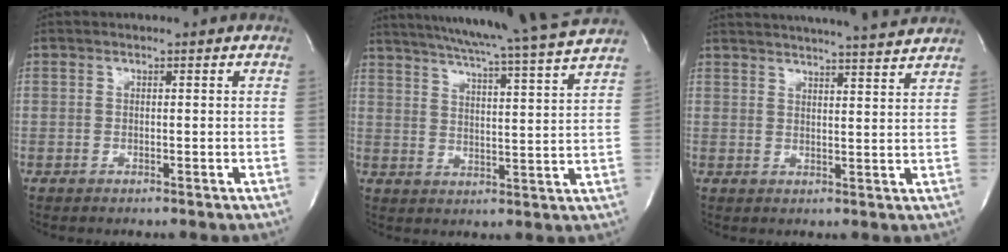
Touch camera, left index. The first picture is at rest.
{"total": 20.5, "force": [18.3, -1.6, 9.2], "torque": [-0.159, -0.030, 0.248]}
{"total": 16.1, "force": [15.1, 0.1, 5.7], "torque": [-0.095, -0.006, 0.197]}